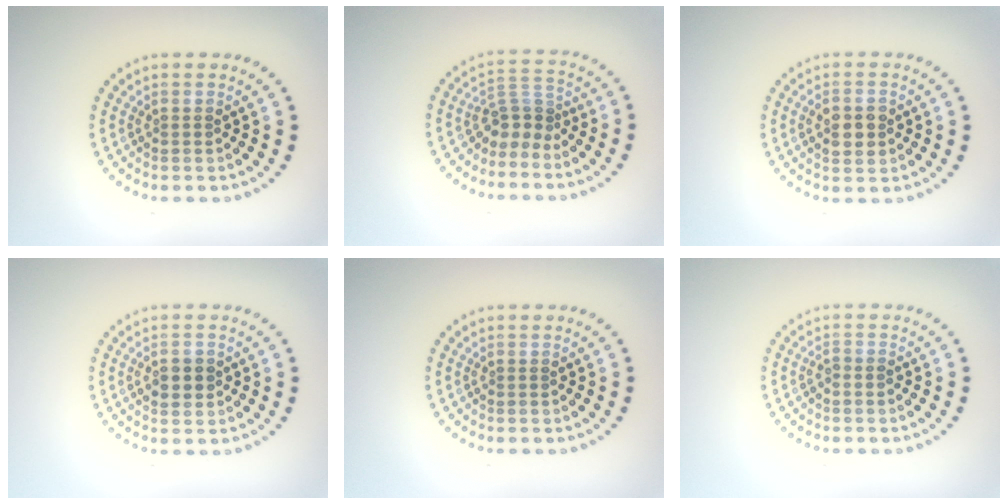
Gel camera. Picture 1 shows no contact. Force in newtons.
{"total": 2.7, "press": 1.8, "slide": 2.0}
{"total": 3.0, "press": 3.0, "slide": 0.2}
{"total": 2.1, "press": 2.1, "slide": 0.2}
{"total": 0.0}
{"total": 0.6, "press": 0.4, "slide": 0.4}